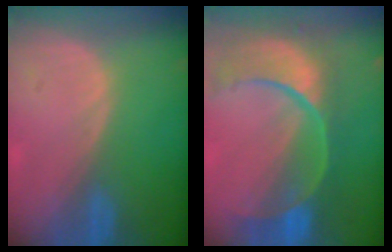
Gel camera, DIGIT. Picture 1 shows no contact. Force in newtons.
{"total": 12.3, "press": 9.9, "slide": 7.3}